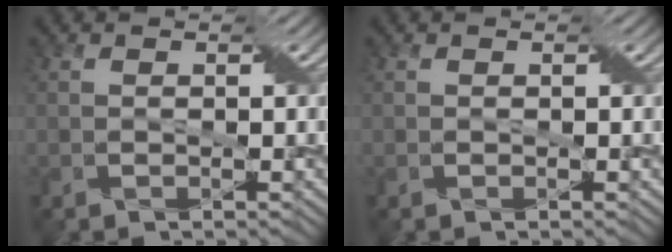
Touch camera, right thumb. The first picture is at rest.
{"total": 0.0}